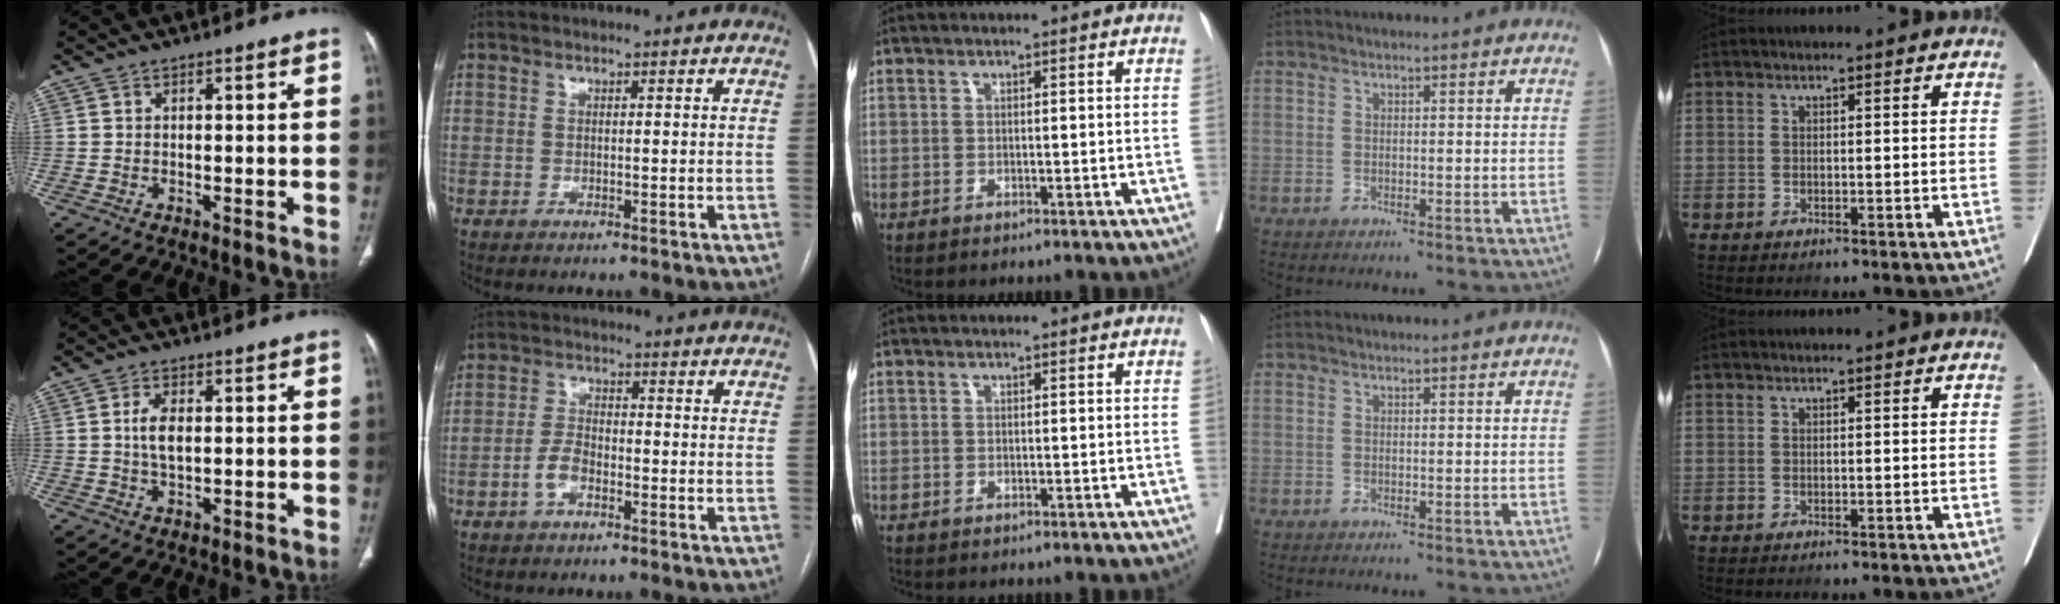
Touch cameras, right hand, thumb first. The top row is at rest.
{"thumb": {"total": 4.4, "force": [0.3, 2.2, 3.8], "torque": [-0.075, -0.001, 0.007]}, "index": {"total": 3.9, "force": [-1.9, 1.9, 2.9], "torque": [-0.063, 0.008, -0.038]}}